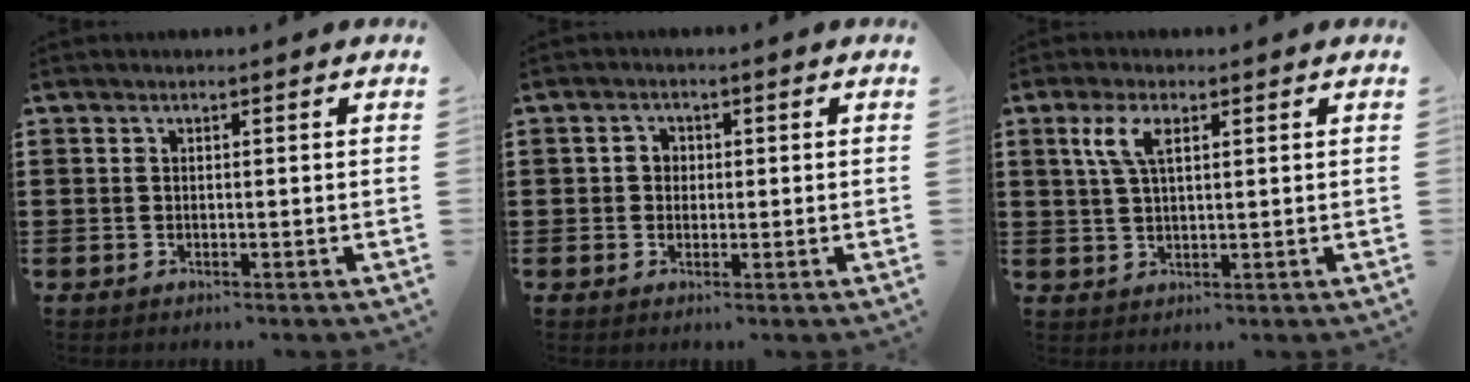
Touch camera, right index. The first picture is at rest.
{"total": 2.0, "force": [0.0, 1.8, 0.9], "torque": [-0.023, 0.009, -0.002]}
{"total": 4.7, "force": [1.9, 1.8, 3.9], "torque": [-0.086, 0.009, 0.031]}